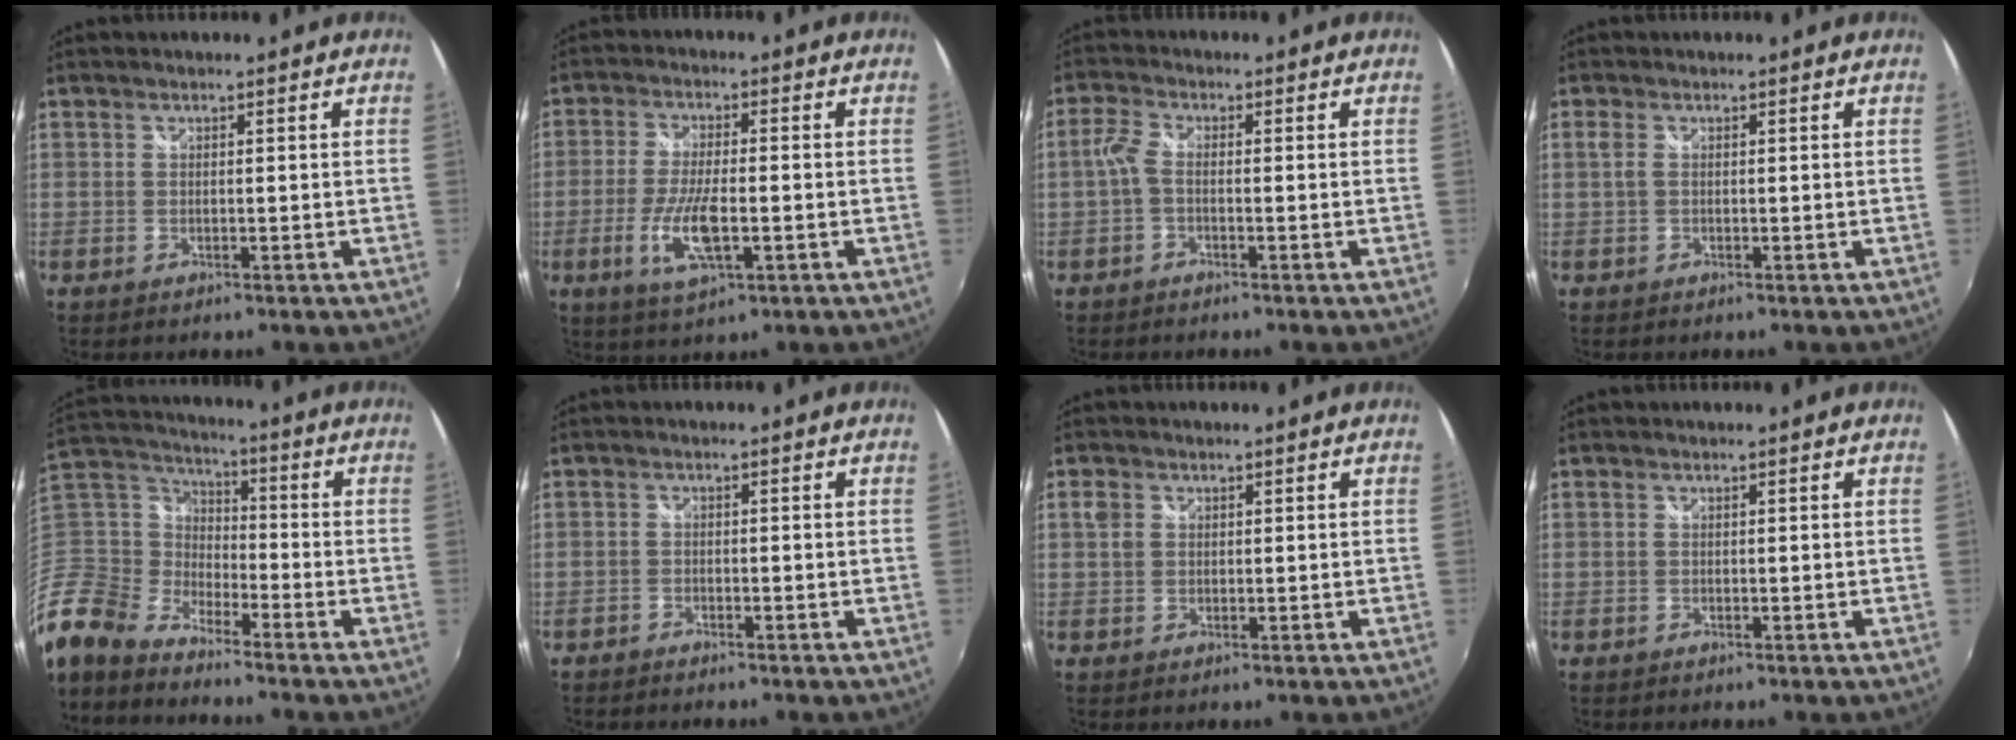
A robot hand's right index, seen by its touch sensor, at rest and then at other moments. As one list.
[{"total": 9.0, "force": [-2.7, 2.6, 8.2], "torque": [-0.170, -0.013, -0.051]}, {"total": 2.9, "force": [-0.8, 1.3, 2.5], "torque": [-0.057, 0.006, -0.018]}, {"total": 1.2, "force": [0.2, 0.7, 1.0], "torque": [-0.024, 0.000, 0.001]}, {"total": 15.2, "force": [-11.9, 8.2, 4.7], "torque": [-0.145, 0.010, -0.258]}, {"total": 1.5, "force": [-1.4, 0.5, 0.3], "torque": [-0.015, -0.004, -0.029]}, {"total": 2.0, "force": [0.5, 1.8, 0.9], "torque": [-0.018, 0.005, 0.007]}, {"total": 0.0}]